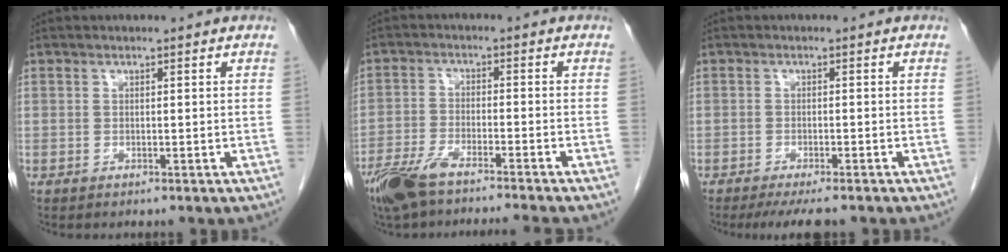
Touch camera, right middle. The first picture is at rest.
{"total": 9.5, "force": [-8.0, 0.2, 5.2], "torque": [-0.095, -0.022, -0.139]}
{"total": 6.0, "force": [-4.9, 1.0, 3.3], "torque": [-0.045, -0.011, -0.074]}